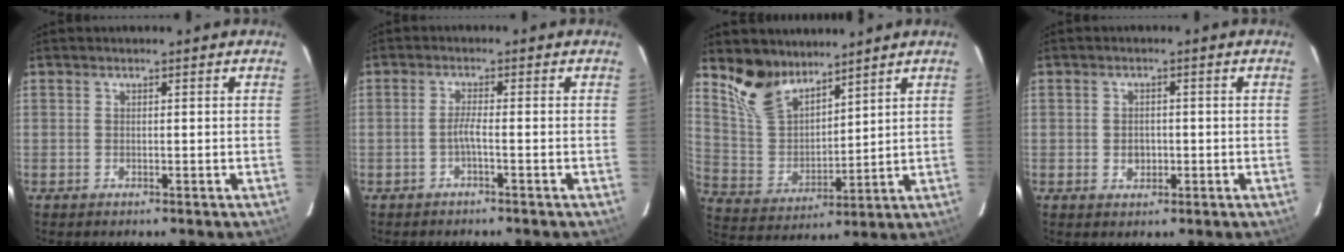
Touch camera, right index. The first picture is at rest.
{"total": 1.7, "force": [-0.9, -0.3, 1.4], "torque": [-0.030, 0.000, -0.019]}
{"total": 11.1, "force": [8.8, 5.3, 4.2], "torque": [-0.092, 0.013, 0.185]}
{"total": 2.7, "force": [-0.5, 2.3, 1.4], "torque": [-0.022, 0.003, -0.006]}